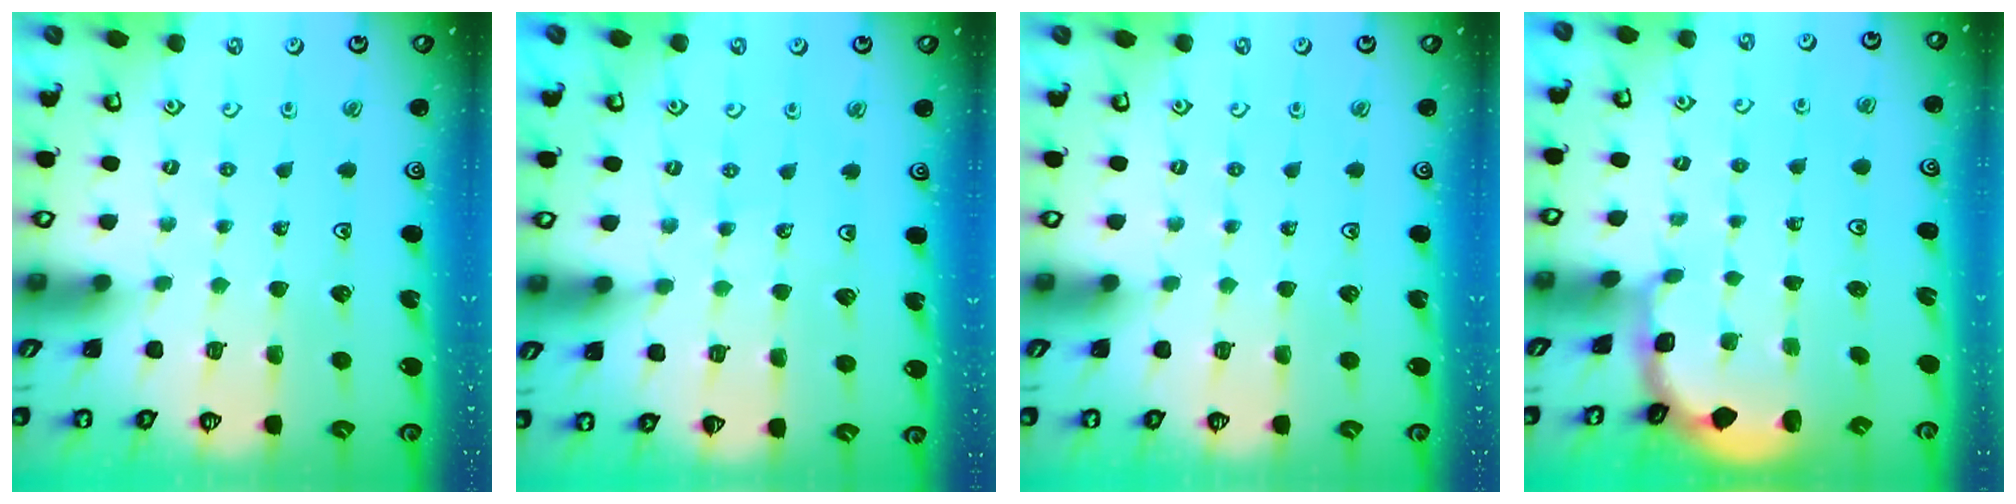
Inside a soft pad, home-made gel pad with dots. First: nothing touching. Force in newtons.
{"total": 5.0, "press": 4.9, "slide": 0.7}
{"total": 0.0}
{"total": 1.9, "press": 1.8, "slide": 0.7}